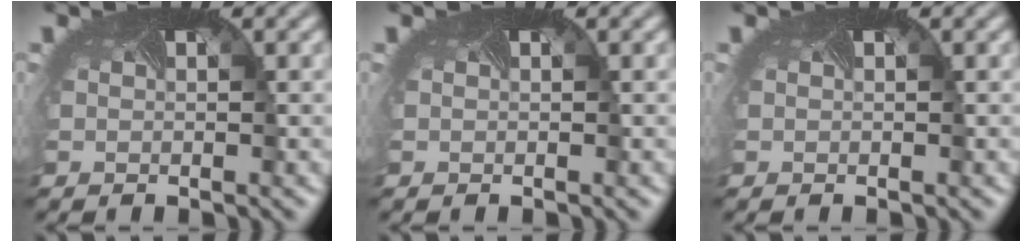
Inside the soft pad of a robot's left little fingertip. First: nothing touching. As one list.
[{"total": 0.0}, {"total": 0.0}]